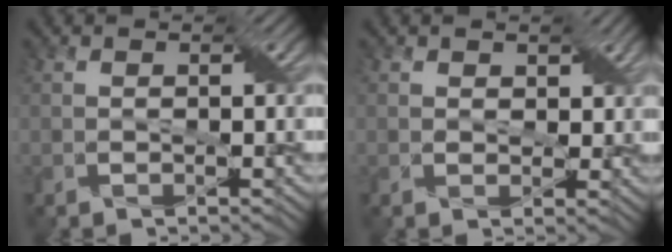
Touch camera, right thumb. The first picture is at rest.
{"total": 2.0, "force": [1.0, 1.5, 0.7], "torque": [-0.014, 0.004, 0.008]}